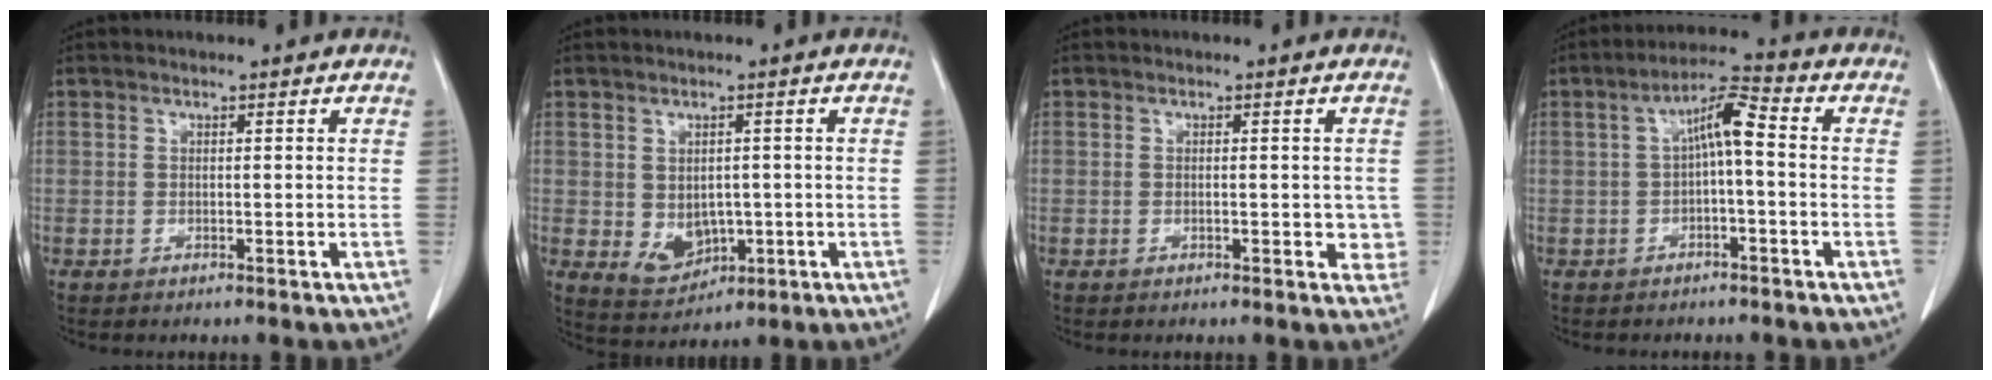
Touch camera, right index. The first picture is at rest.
{"total": 5.5, "force": [-0.7, 4.0, 3.7], "torque": [-0.065, -0.005, 0.008]}
{"total": 3.1, "force": [-0.4, 1.6, 2.7], "torque": [-0.020, -0.001, -0.006]}
{"total": 6.2, "force": [0.1, 1.2, 6.1], "torque": [-0.107, 0.026, 0.000]}